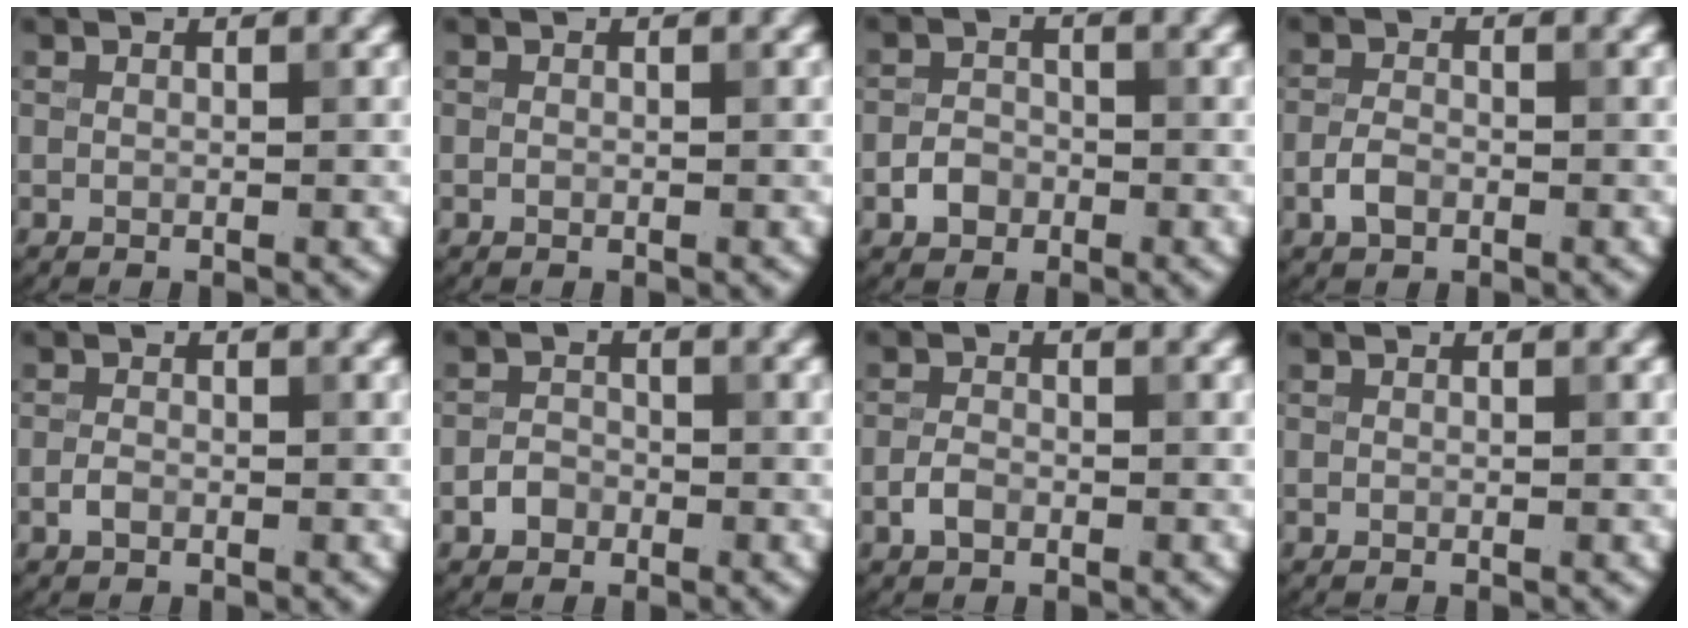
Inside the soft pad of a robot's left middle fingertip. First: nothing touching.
{"total": 0.0}
{"total": 2.1, "force": [-1.0, 1.7, 0.9], "torque": [-0.011, 0.002, -0.022]}
{"total": 2.0, "force": [-0.9, 1.2, 1.2], "torque": [-0.023, 0.002, -0.022]}
{"total": 1.1, "force": [-0.5, 0.7, 0.7], "torque": [-0.013, 0.001, -0.013]}
{"total": 1.7, "force": [-0.9, 1.3, 0.6], "torque": [-0.005, 0.003, -0.019]}
{"total": 1.6, "force": [-0.8, 1.0, 1.0], "torque": [-0.018, 0.002, -0.020]}
{"total": 0.0}